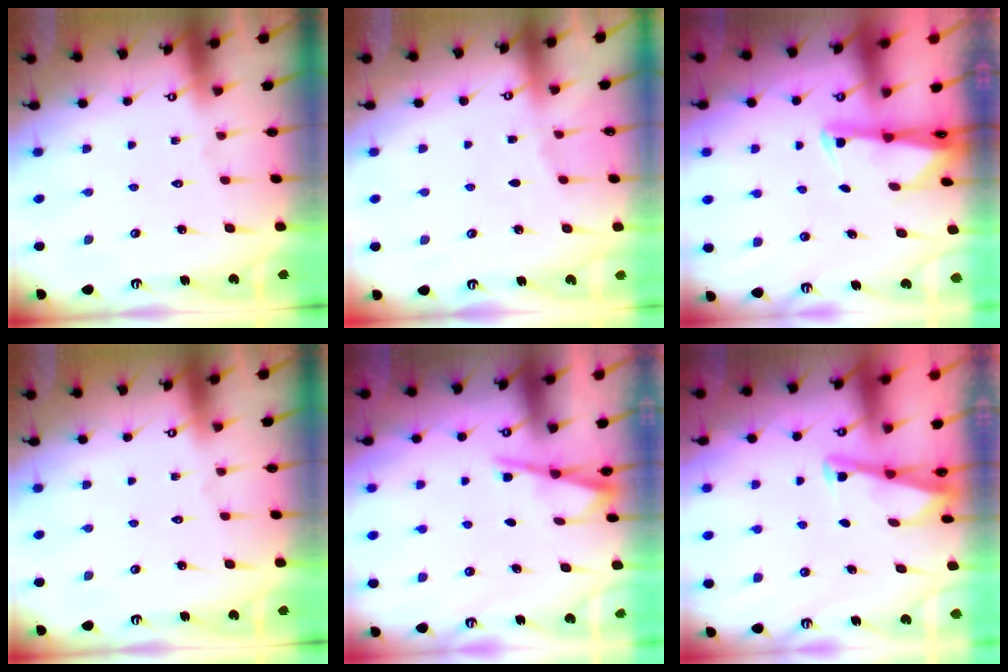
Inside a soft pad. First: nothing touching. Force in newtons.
{"total": 2.2, "press": 2.2, "slide": 0.3}
{"total": 1.8, "press": 1.7, "slide": 0.4}
{"total": 0.0}
{"total": 2.6, "press": 2.6, "slide": 0.2}
{"total": 3.0, "press": 3.0, "slide": 0.3}